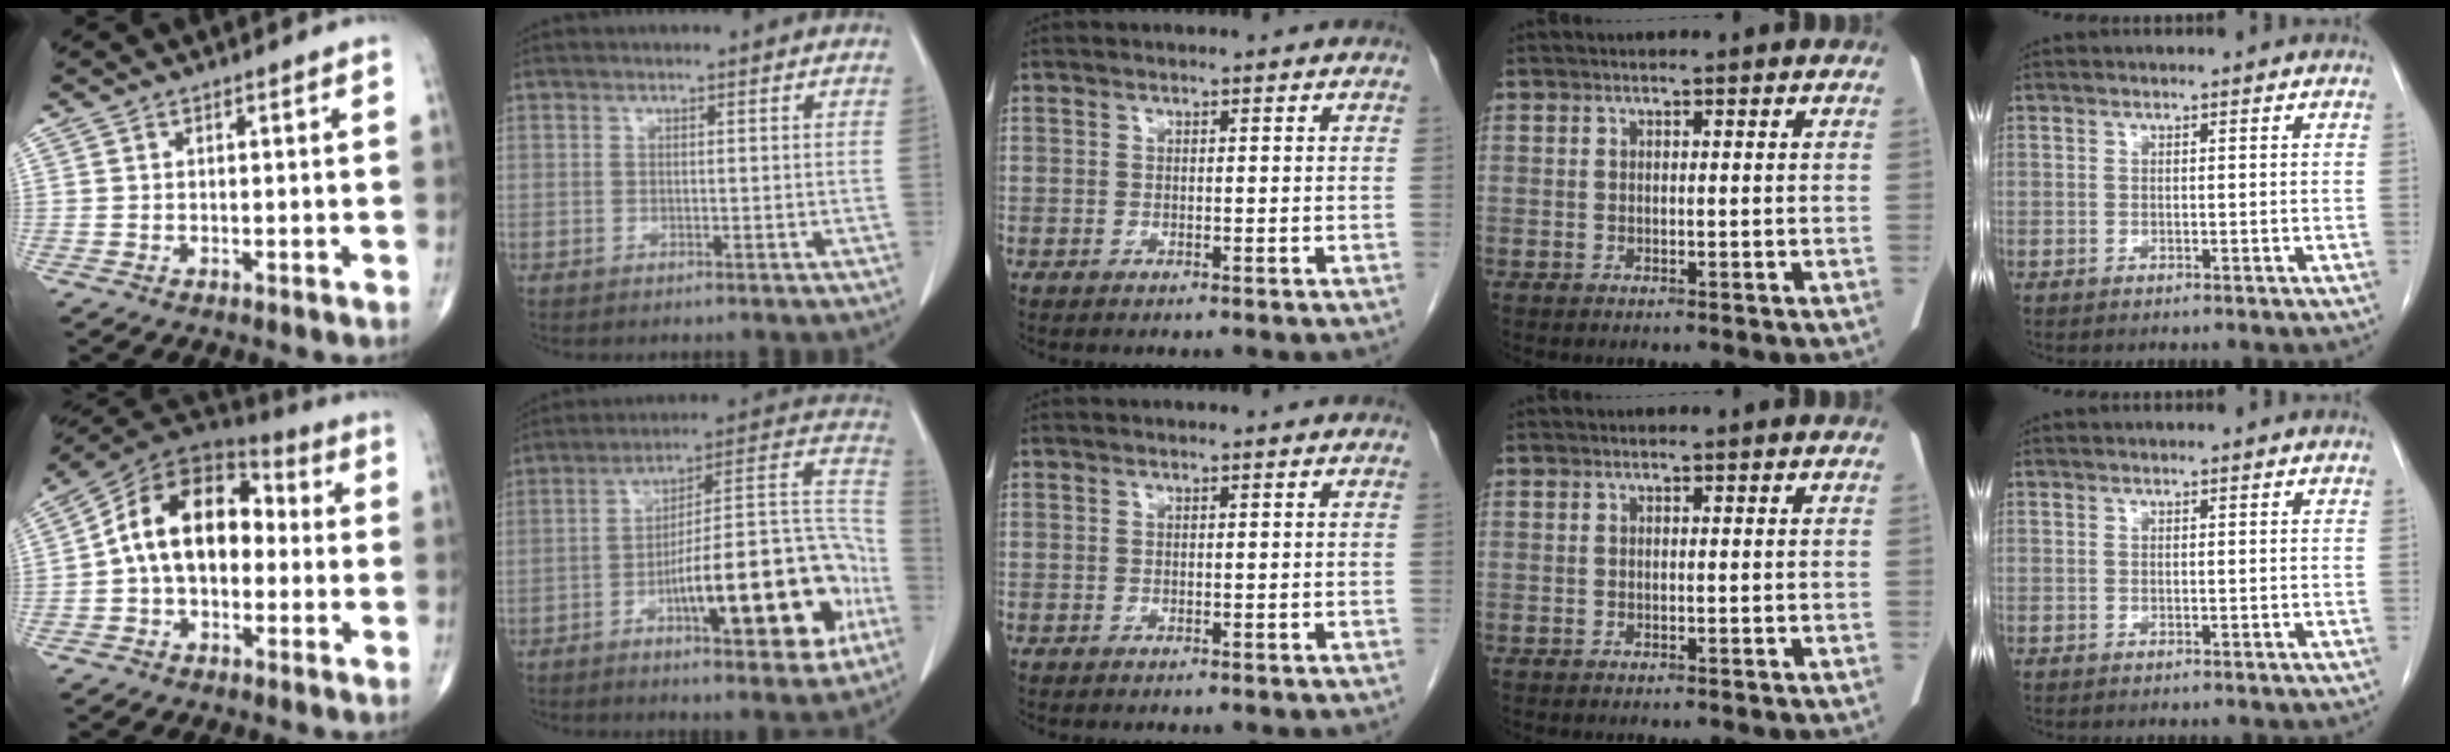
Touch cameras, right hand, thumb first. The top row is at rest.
{"thumb": {"total": 16.3, "force": [0.0, 10.8, 12.2], "torque": [-0.175, 0.049, -0.014]}, "index": {"total": 22.2, "force": [-8.0, 5.0, 20.1], "torque": [-0.245, 0.031, -0.105]}}